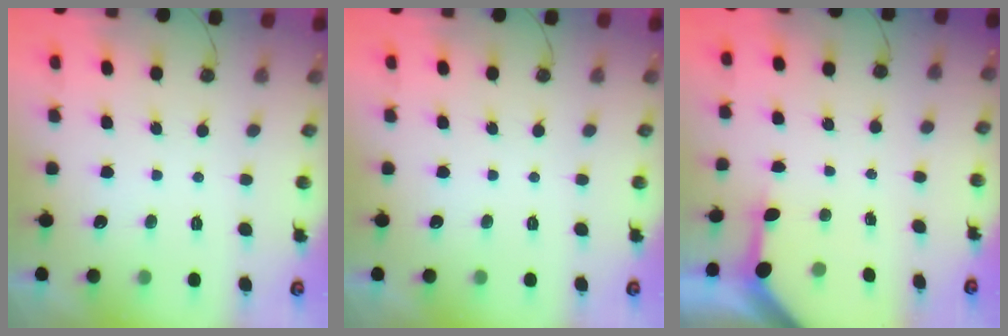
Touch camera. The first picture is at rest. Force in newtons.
{"total": 0.0}
{"total": 3.2, "press": 3.2, "slide": 0.4}